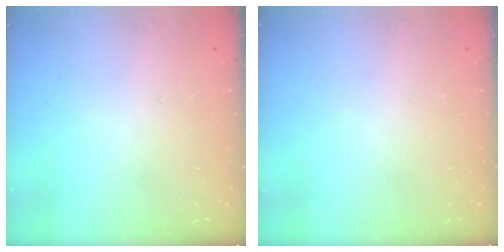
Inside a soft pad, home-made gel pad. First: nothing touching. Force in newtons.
{"total": 0.0}